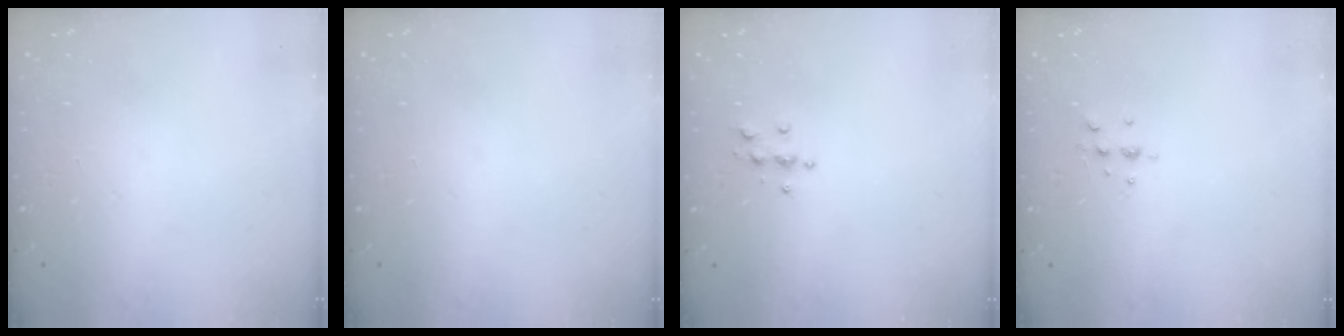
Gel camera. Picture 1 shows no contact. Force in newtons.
{"total": 0.0}
{"total": 4.0, "press": 3.9, "slide": 0.4}
{"total": 5.2, "press": 5.1, "slide": 0.9}